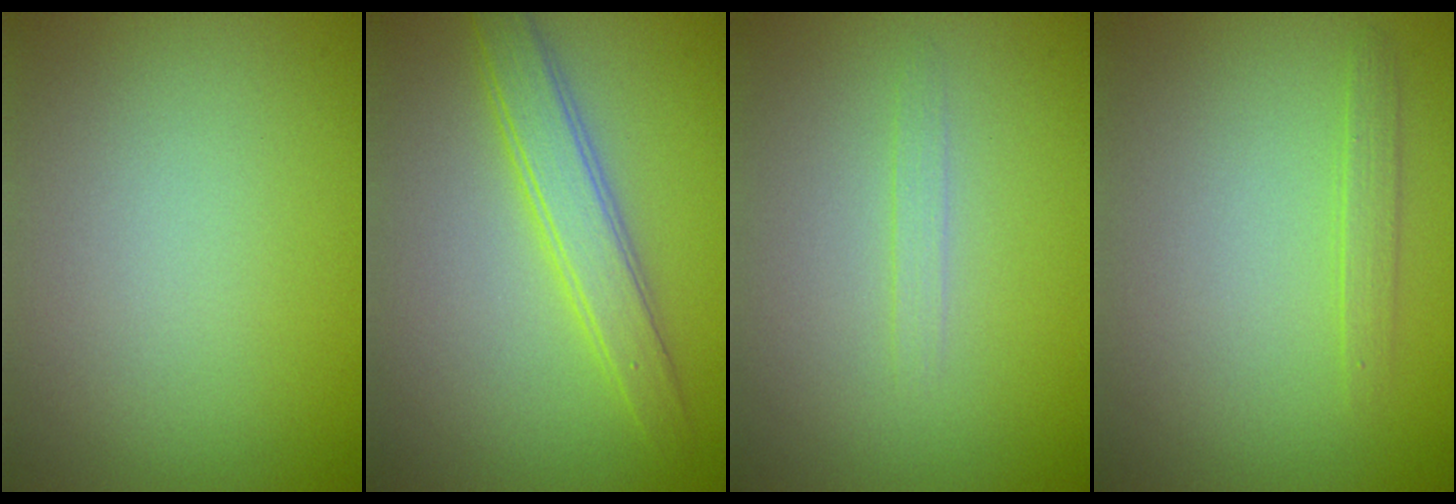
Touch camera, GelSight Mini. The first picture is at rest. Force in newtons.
{"total": 3.5, "press": 3.5, "slide": 0.1}
{"total": 0.8, "press": 0.8, "slide": 0.2}
{"total": 1.1, "press": 1.1, "slide": 0.1}